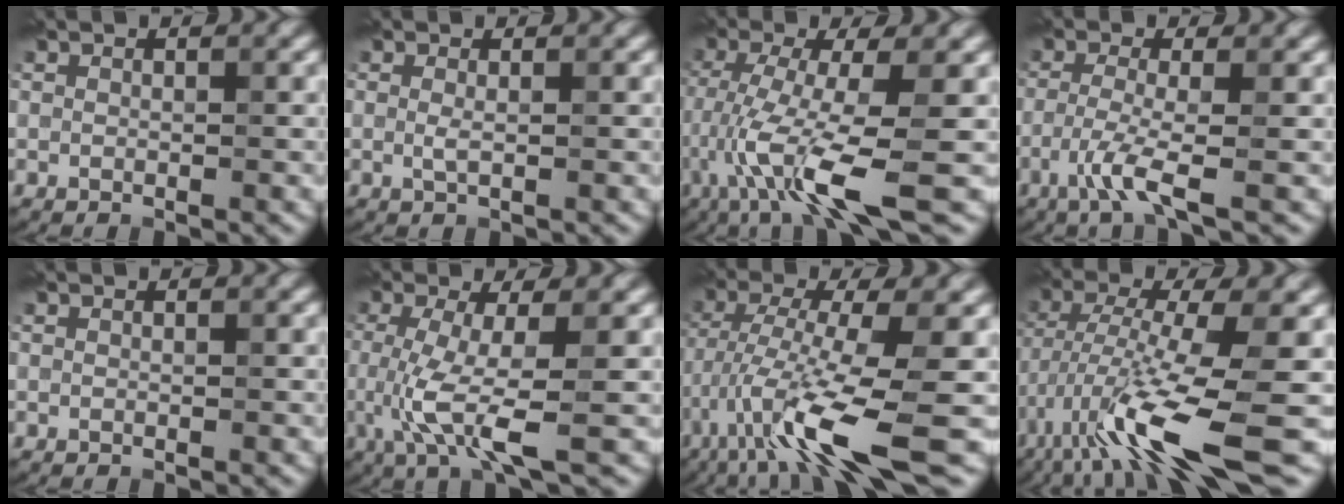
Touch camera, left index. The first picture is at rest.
{"total": 0.9, "force": [0.1, 0.1, 0.9], "torque": [-0.018, -0.003, 0.000]}
{"total": 8.8, "force": [-3.6, 1.3, 7.9], "torque": [-0.158, -0.009, -0.070]}
{"total": 3.5, "force": [-1.8, 0.3, 3.0], "torque": [-0.067, -0.003, -0.048]}
{"total": 0.0}
{"total": 5.7, "force": [-1.1, 1.3, 5.4], "torque": [-0.120, -0.012, -0.021]}
{"total": 10.3, "force": [-4.8, 1.4, 9.0], "torque": [-0.168, -0.003, -0.086]}
{"total": 11.6, "force": [-5.3, 1.9, 10.2], "torque": [-0.199, -0.005, -0.093]}